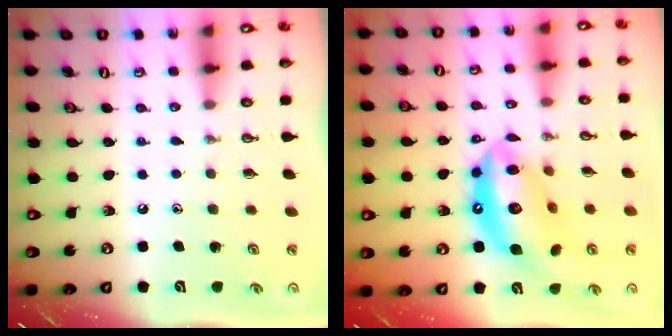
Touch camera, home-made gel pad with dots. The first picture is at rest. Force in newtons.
{"total": 17.6, "press": 17.5, "slide": 1.6}